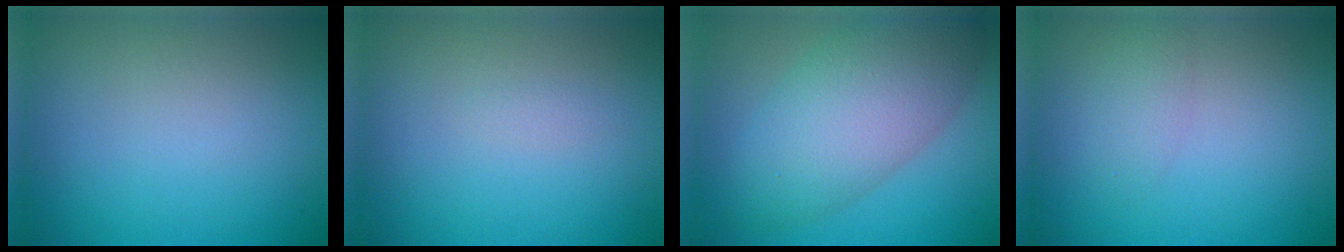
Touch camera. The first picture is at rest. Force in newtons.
{"total": 0.6, "press": 0.6, "slide": 0.1}
{"total": 8.2, "press": 8.2, "slide": 0.3}
{"total": 1.6, "press": 1.6, "slide": 0.1}